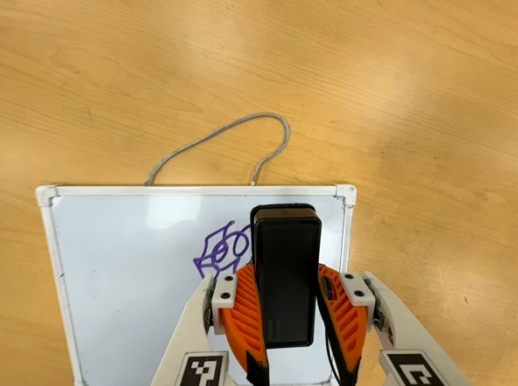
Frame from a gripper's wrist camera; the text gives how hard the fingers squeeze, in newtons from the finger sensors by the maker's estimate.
{"total": 5.8, "left": 5.3, "right": 6.4}